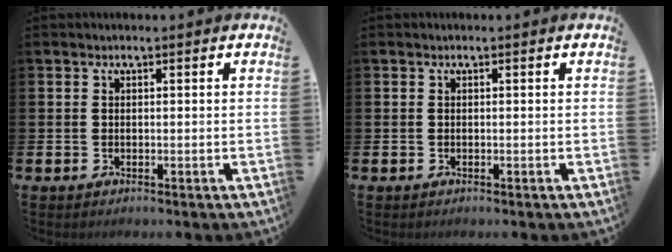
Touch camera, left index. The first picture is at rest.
{"total": 0.0}